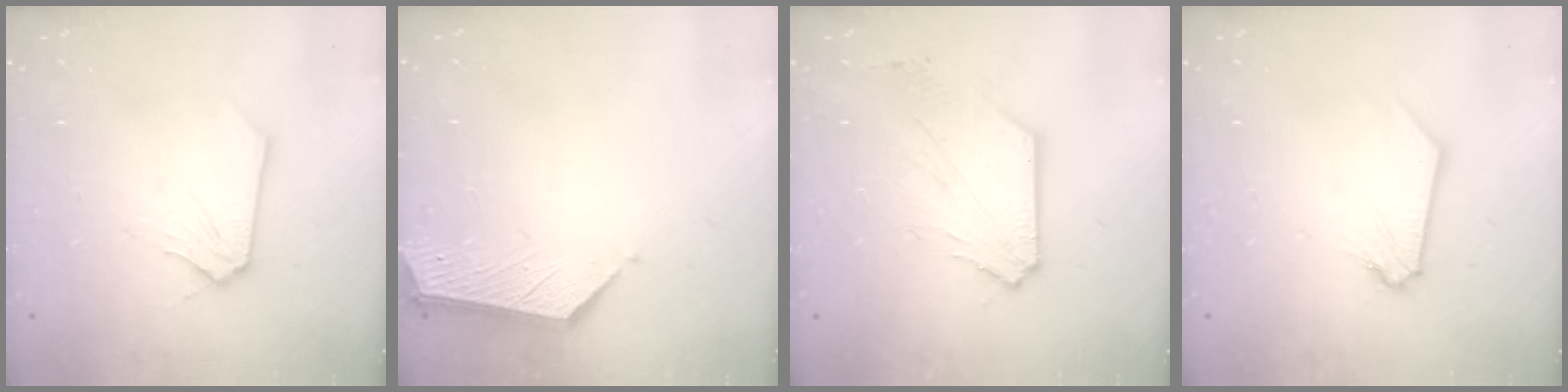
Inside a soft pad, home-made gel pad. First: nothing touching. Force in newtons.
{"total": 4.5, "press": 4.5, "slide": 0.5}
{"total": 6.8, "press": 6.8, "slide": 0.8}
{"total": 0.9, "press": 0.9, "slide": 0.2}